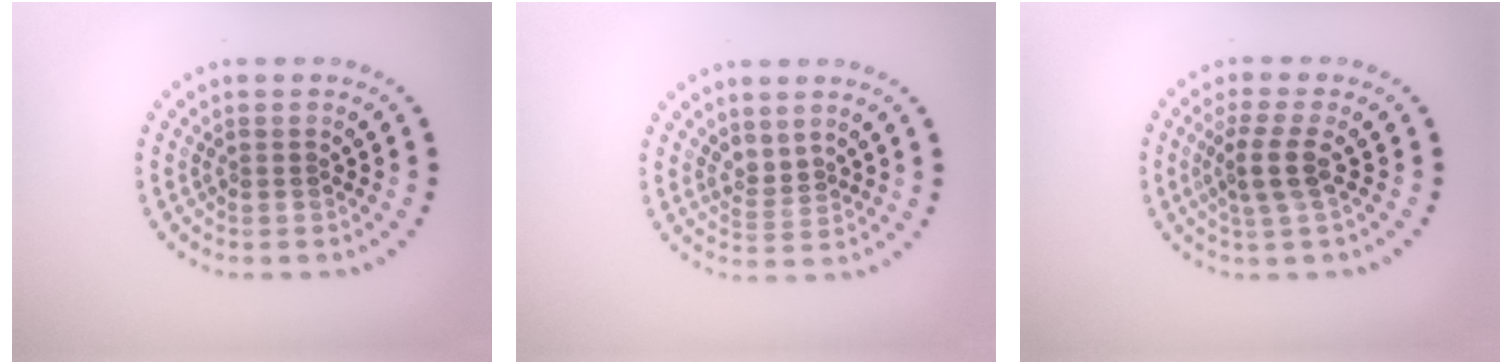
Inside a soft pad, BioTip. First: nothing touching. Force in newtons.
{"total": 1.4, "press": 1.0, "slide": 1.0}
{"total": 2.6, "press": 2.0, "slide": 1.7}